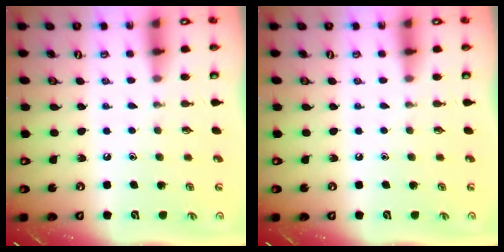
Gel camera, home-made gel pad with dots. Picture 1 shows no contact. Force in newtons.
{"total": 0.0}